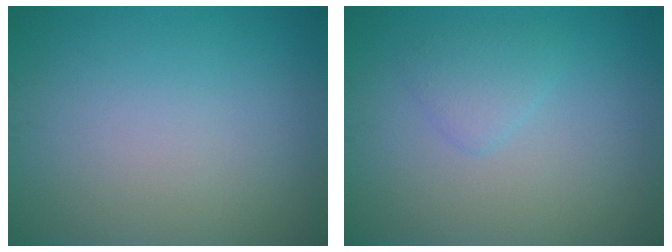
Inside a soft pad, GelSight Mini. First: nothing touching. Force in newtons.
{"total": 1.7, "press": 1.7, "slide": 0.1}